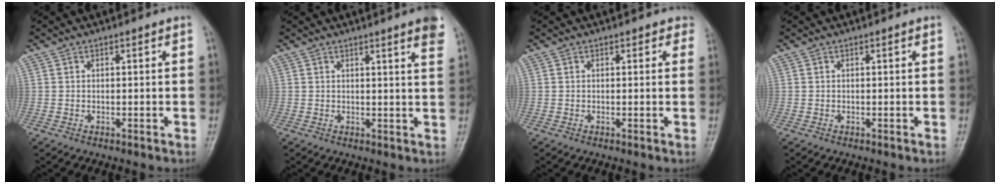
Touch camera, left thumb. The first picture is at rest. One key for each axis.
{"total": 5.6, "fx": 3.9, "fy": 0.3, "fz": 4.0, "tx": -0.042, "ty": -0.013, "tz": 0.038}
{"total": 1.7, "fx": 1.2, "fy": 1.1, "fz": 0.4, "tx": 0.018, "ty": -0.004, "tz": 0.000}
{"total": 0.0}